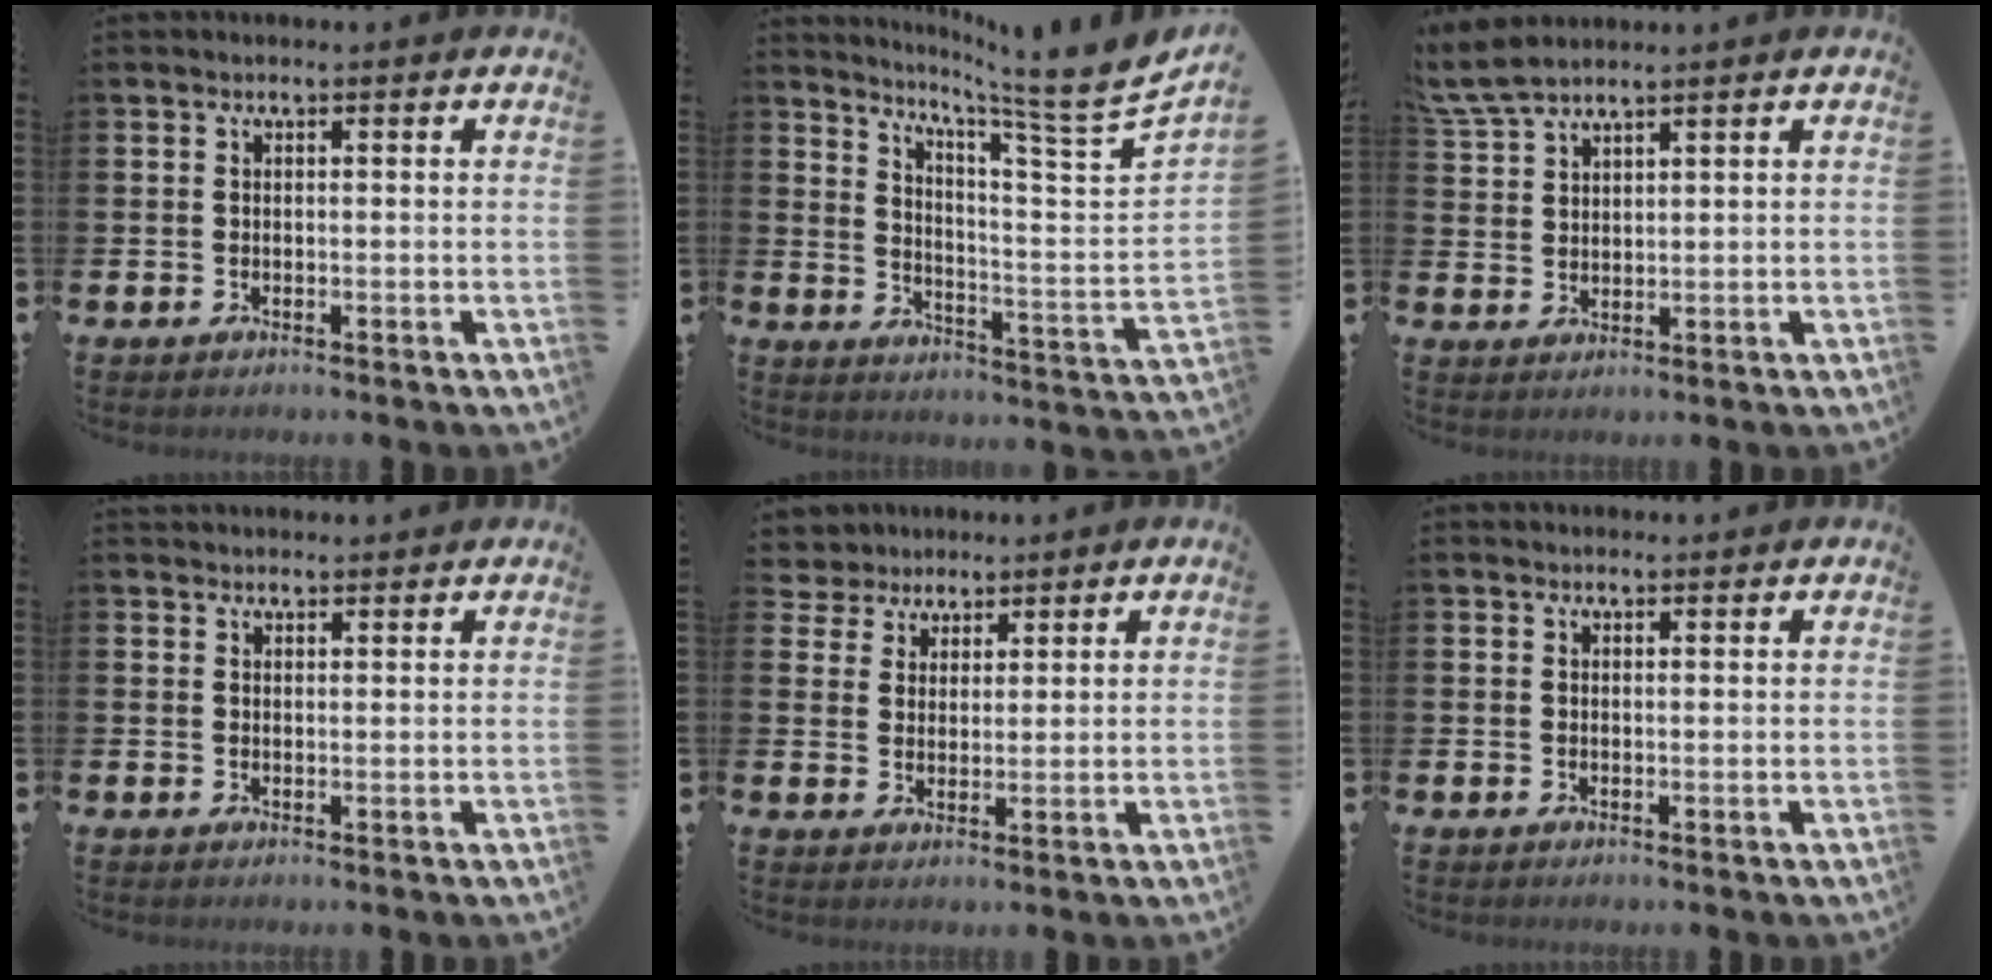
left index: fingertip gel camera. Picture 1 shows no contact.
{"total": 6.2, "force": [5.3, -1.3, 2.9], "torque": [-0.064, -0.071, 0.078]}
{"total": 5.0, "force": [4.7, 0.7, 1.7], "torque": [-0.048, -0.013, 0.088]}
{"total": 1.8, "force": [1.7, 0.4, 0.0], "torque": [0.006, -0.008, 0.031]}
{"total": 4.1, "force": [3.5, 2.0, -0.8], "torque": [-0.011, -0.009, 0.065]}
{"total": 0.9, "force": [0.9, 0.2, 0.0], "torque": [0.009, -0.003, 0.014]}